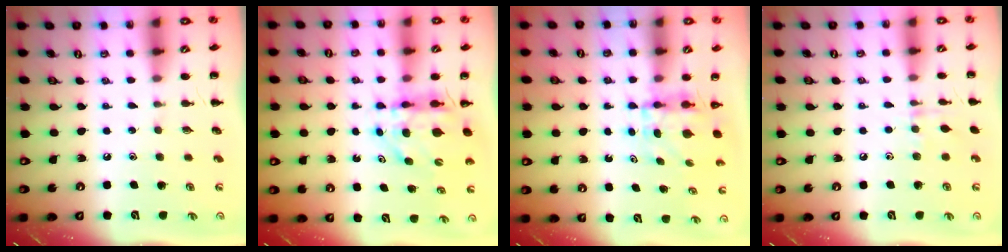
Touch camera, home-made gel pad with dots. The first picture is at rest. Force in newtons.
{"total": 7.2, "press": 6.6, "slide": 2.9}
{"total": 3.9, "press": 3.9, "slide": 0.3}
{"total": 5.9, "press": 5.8, "slide": 1.2}